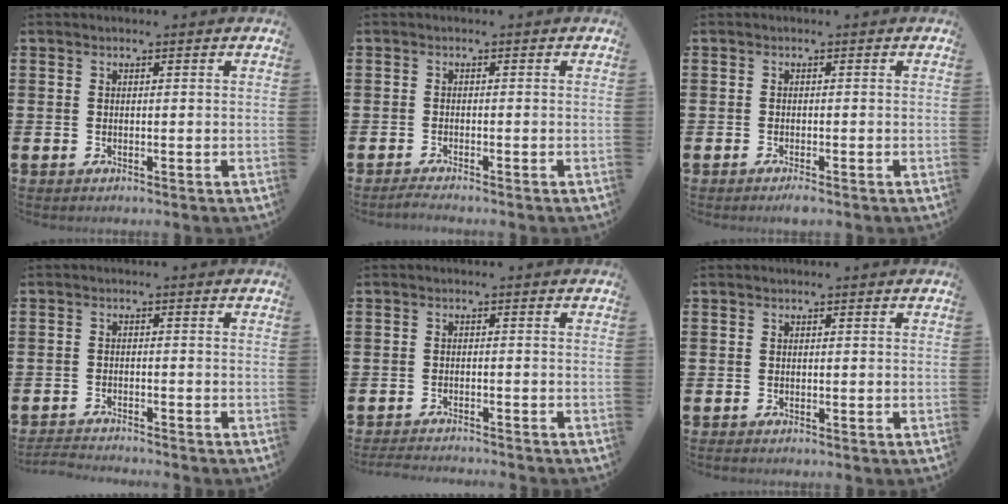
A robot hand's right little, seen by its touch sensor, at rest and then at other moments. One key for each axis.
{"total": 1.0, "fx": -0.8, "fy": 0.0, "fz": 0.5, "tx": -0.008, "ty": 0.000, "tz": -0.016}
{"total": 1.0, "fx": -0.7, "fy": 0.1, "fz": 0.7, "tx": -0.013, "ty": -0.003, "tz": -0.013}
{"total": 1.7, "fx": -1.7, "fy": -0.2, "fz": 0.1, "tx": -0.003, "ty": 0.003, "tz": -0.036}
{"total": 1.7, "fx": -1.6, "fy": -0.1, "fz": 0.3, "tx": -0.005, "ty": 0.004, "tz": -0.033}
{"total": 0.0}